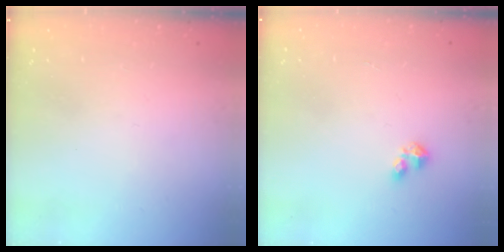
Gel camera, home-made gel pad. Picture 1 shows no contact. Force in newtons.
{"total": 2.9, "press": 2.9, "slide": 0.5}